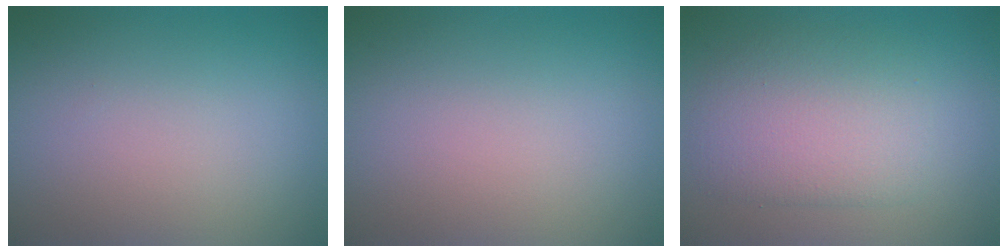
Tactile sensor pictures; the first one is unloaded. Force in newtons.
{"total": 0.0}
{"total": 5.1, "press": 5.1, "slide": 0.4}